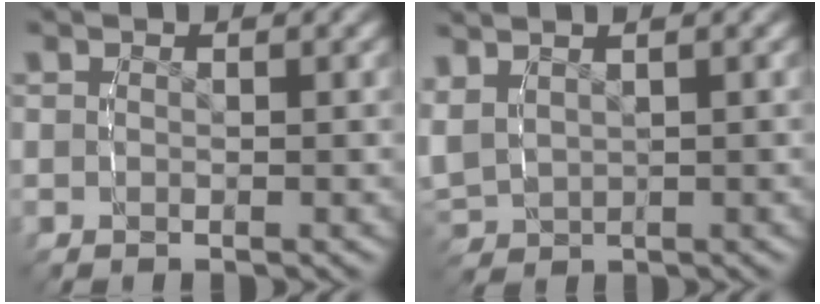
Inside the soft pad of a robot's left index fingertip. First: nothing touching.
{"total": 3.5, "force": [1.4, 2.6, 1.9], "torque": [-0.059, 0.000, 0.034]}